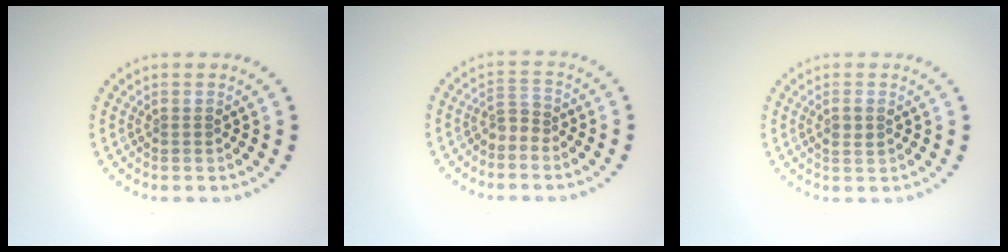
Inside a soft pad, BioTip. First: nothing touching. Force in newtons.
{"total": 1.8, "press": 1.2, "slide": 1.3}
{"total": 1.3, "press": 1.3, "slide": 0.3}